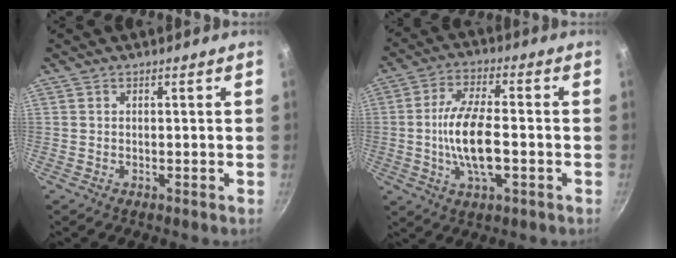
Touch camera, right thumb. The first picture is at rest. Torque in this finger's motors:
{"motor_torque": [1.86, 3.15, 2.14, -0.63, 0.79]}